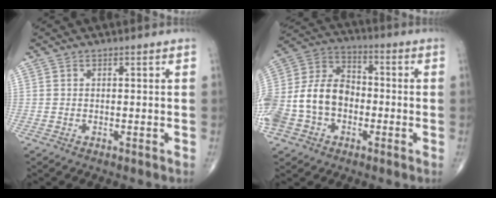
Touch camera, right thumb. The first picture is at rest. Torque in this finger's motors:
{"motor_torque": [2.37, 2.13, 1.12, -0.93, 0.21]}